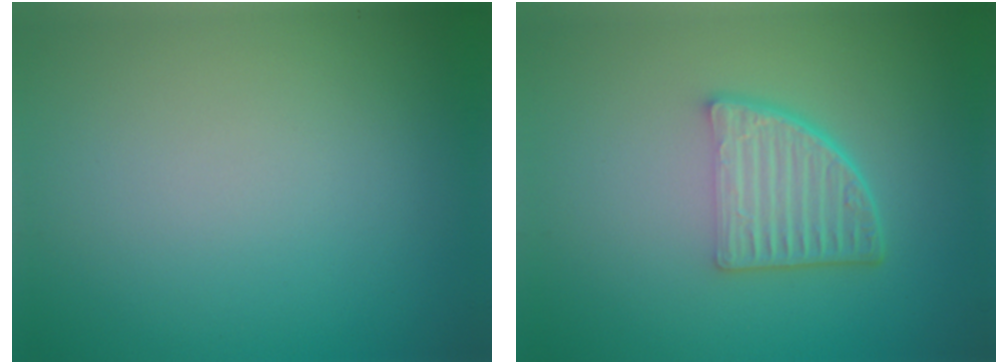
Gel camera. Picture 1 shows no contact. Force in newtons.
{"total": 5.0, "press": 3.4, "slide": 3.6}